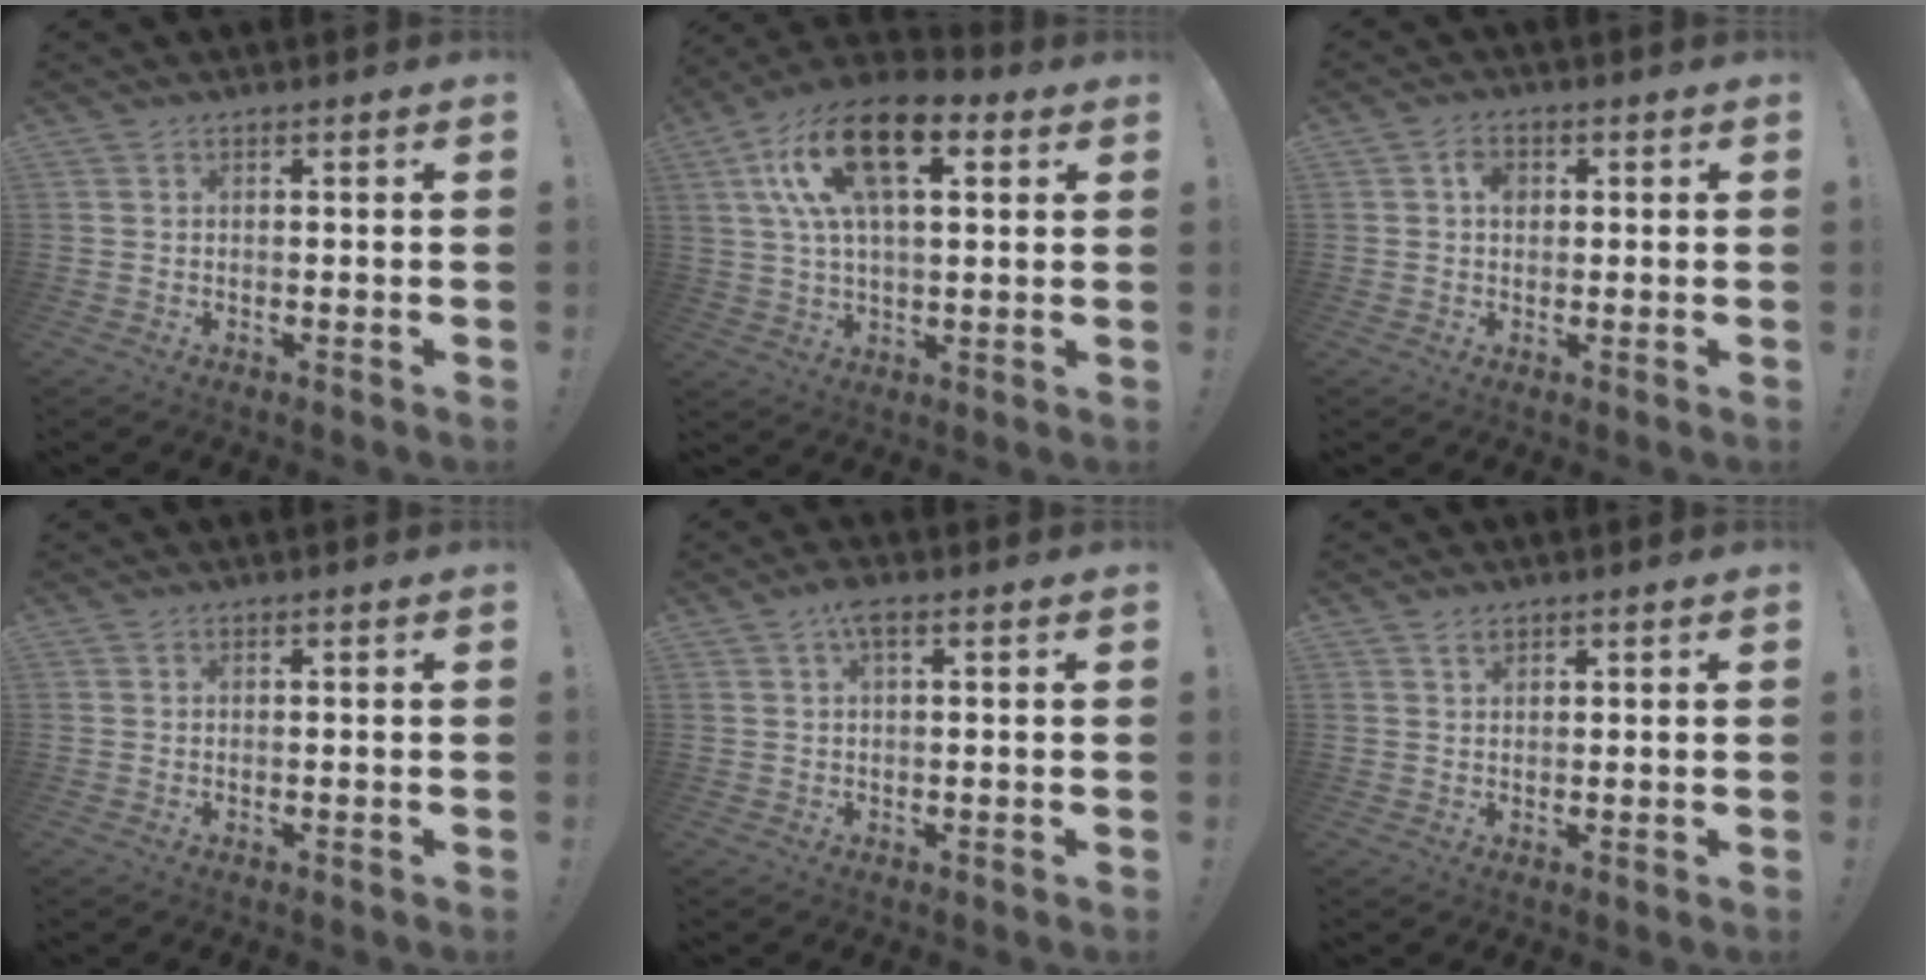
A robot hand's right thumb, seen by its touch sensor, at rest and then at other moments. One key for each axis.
{"total": 18.6, "fx": 7.5, "fy": 9.0, "fz": 14.5, "tx": -0.265, "ty": -0.016, "tz": 0.126}
{"total": 3.5, "fx": 0.8, "fy": 2.6, "fz": 2.1, "tx": -0.031, "ty": 0.002, "tz": 0.011}
{"total": 0.0}
{"total": 3.3, "fx": 1.7, "fy": 0.9, "fz": 2.7, "tx": -0.041, "ty": -0.004, "tz": 0.025}
{"total": 1.7, "fx": 1.3, "fy": 0.8, "fz": 0.7, "tx": -0.002, "ty": -0.006, "tz": 0.022}